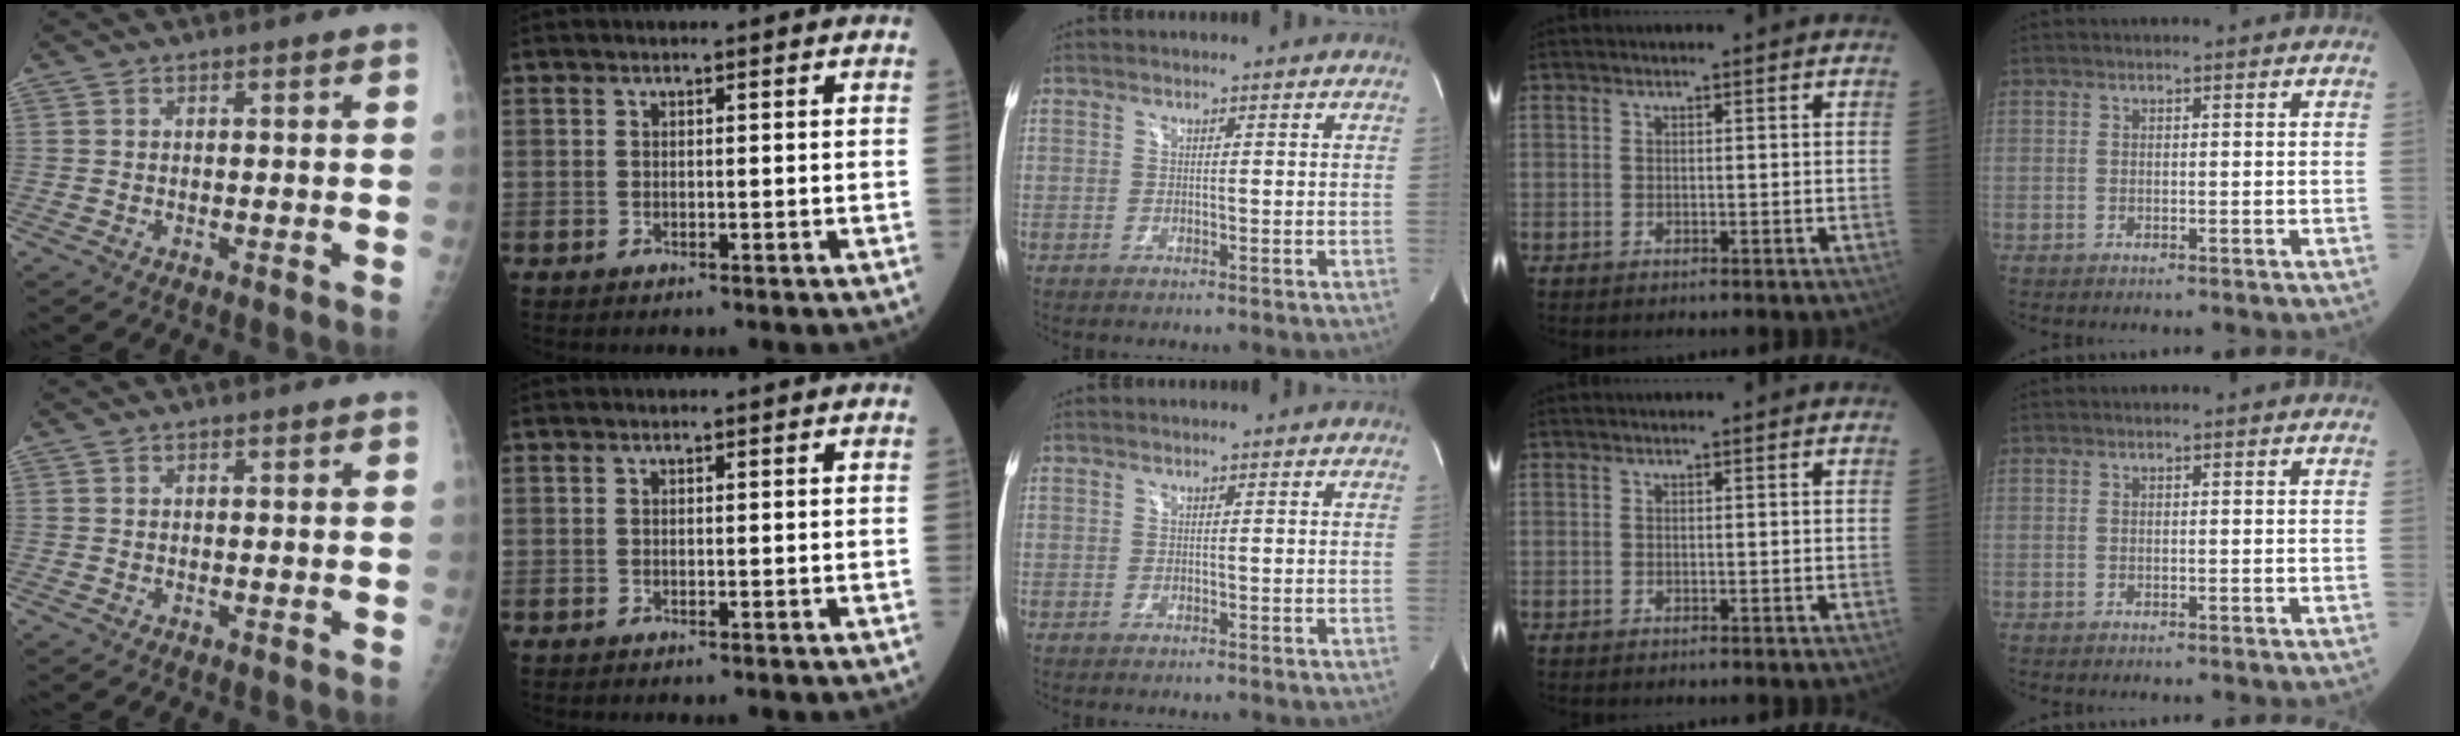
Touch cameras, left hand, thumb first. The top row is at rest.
{}